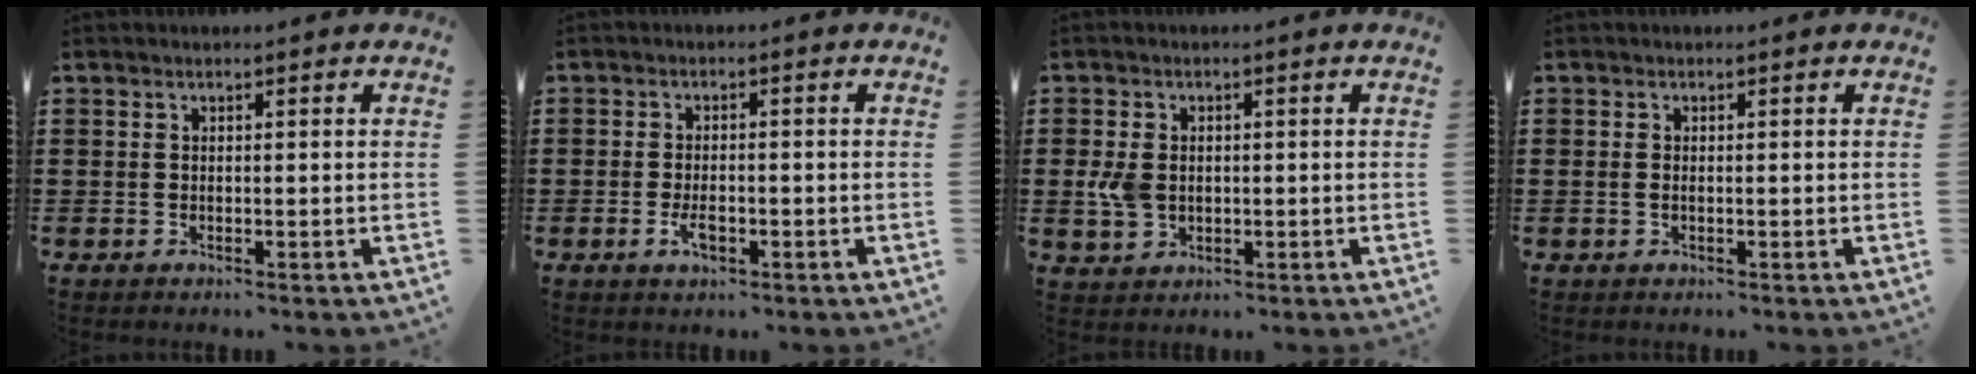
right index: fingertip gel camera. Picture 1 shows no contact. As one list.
[{"total": 2.9, "force": [-1.0, 1.1, 2.5], "torque": [-0.053, -0.005, -0.018]}, {"total": 4.0, "force": [-0.2, 3.0, 2.6], "torque": [-0.076, 0.001, -0.010]}, {"total": 0.7, "force": [-0.1, 0.3, 0.6], "torque": [-0.015, 0.000, -0.002]}]